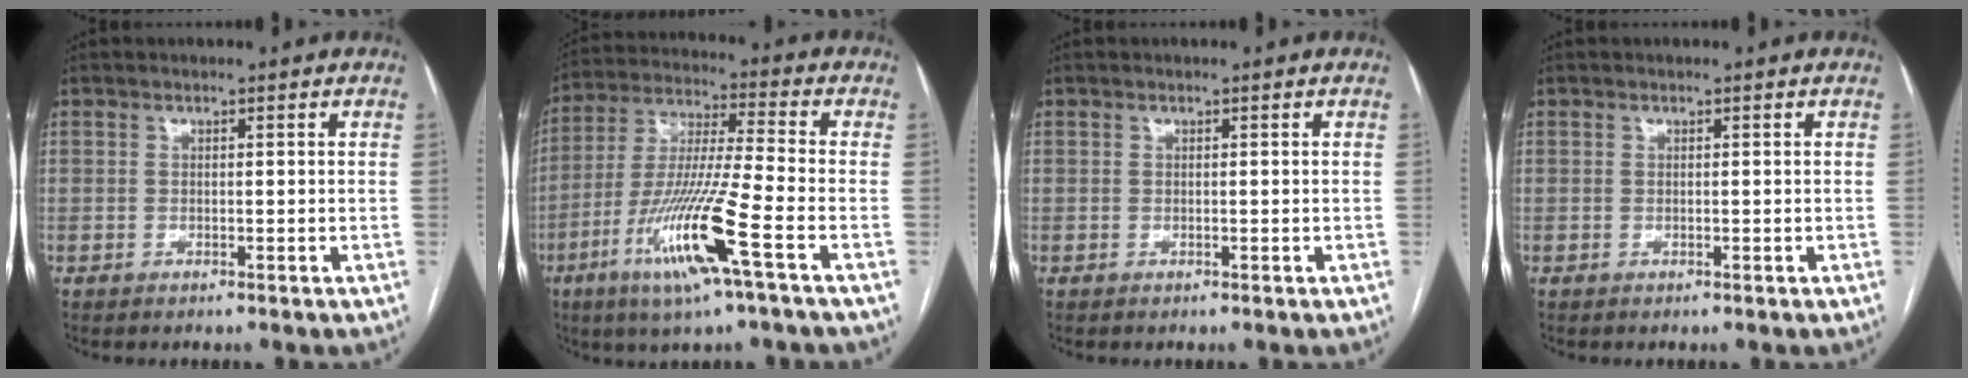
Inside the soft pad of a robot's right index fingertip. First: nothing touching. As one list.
[{"total": 14.9, "force": [-6.6, -0.2, 13.4], "torque": [-0.274, -0.018, -0.125]}, {"total": 0.0}, {"total": 0.0}]